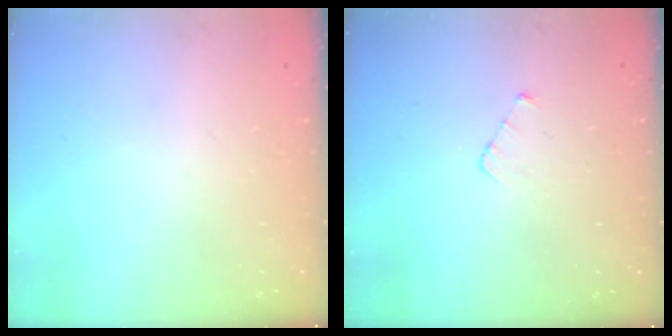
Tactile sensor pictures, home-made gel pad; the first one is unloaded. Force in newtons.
{"total": 2.4, "press": 2.4, "slide": 0.3}